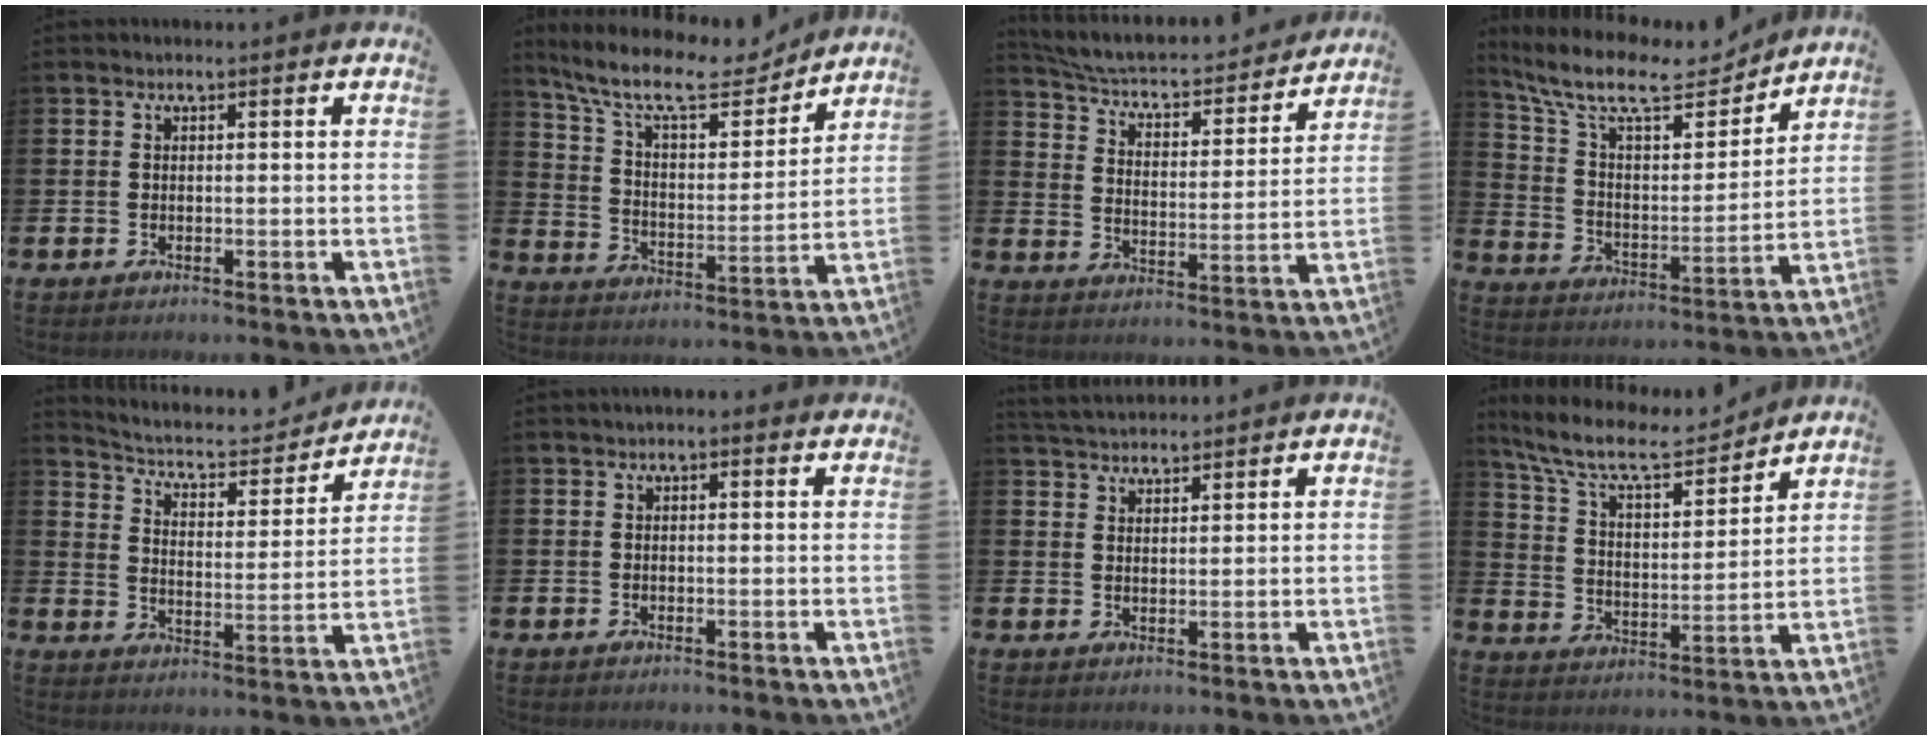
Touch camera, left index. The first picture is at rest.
{"total": 11.8, "force": [10.3, 3.2, 4.8], "torque": [-0.123, -0.063, 0.176]}
{"total": 5.2, "force": [4.8, 1.2, 1.4], "torque": [-0.057, -0.042, 0.075]}
{"total": 12.2, "force": [10.4, 3.6, 5.2], "torque": [-0.132, -0.064, 0.179]}
{"total": 5.8, "force": [5.2, 1.8, 1.7], "torque": [-0.056, -0.041, 0.082]}
{"total": 0.5, "force": [0.3, 0.3, 0.3], "torque": [0.005, 0.001, 0.000]}
{"total": 3.7, "force": [3.6, 0.6, 0.3], "torque": [-0.015, -0.014, 0.067]}
{"total": 9.9, "force": [8.8, 2.4, 3.8], "torque": [-0.116, -0.052, 0.151]}